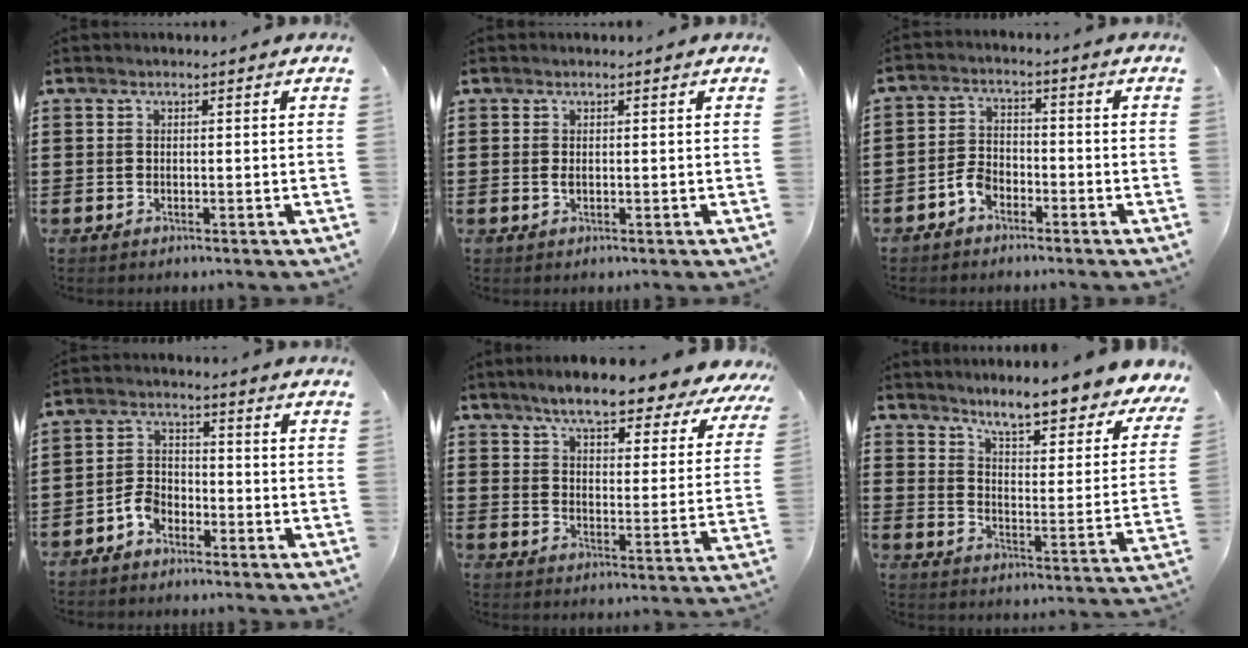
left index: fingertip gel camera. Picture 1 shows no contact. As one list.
[{"total": 0.9, "force": [0.0, 0.4, 0.8], "torque": [-0.017, 0.000, 0.000]}, {"total": 3.5, "force": [-2.5, 1.8, 1.6], "torque": [-0.045, 0.003, -0.054]}, {"total": 3.7, "force": [-2.7, 2.0, 1.5], "torque": [-0.038, 0.008, -0.056]}, {"total": 7.8, "force": [7.1, 0.9, 3.1], "torque": [-0.075, -0.040, 0.121]}, {"total": 6.7, "force": [6.0, -0.4, 3.0], "torque": [-0.076, -0.054, 0.097]}]